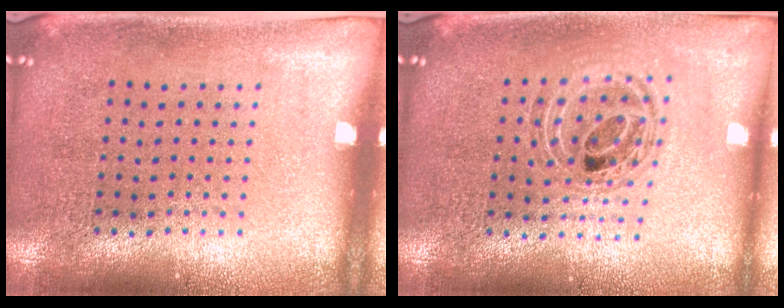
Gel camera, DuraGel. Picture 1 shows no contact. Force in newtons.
{"total": 0.9, "press": 0.9, "slide": 0.1}